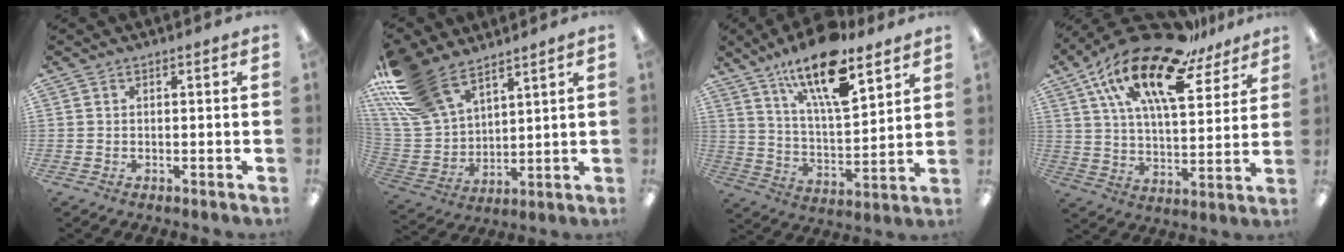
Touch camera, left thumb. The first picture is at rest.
{"total": 17.9, "force": [13.0, 8.7, 8.7], "torque": [-0.221, -0.059, 0.242]}
{"total": 18.8, "force": [12.7, 6.2, 12.4], "torque": [-0.207, -0.070, 0.211]}
{"total": 20.9, "force": [13.9, 8.0, 13.5], "torque": [-0.249, -0.082, 0.237]}